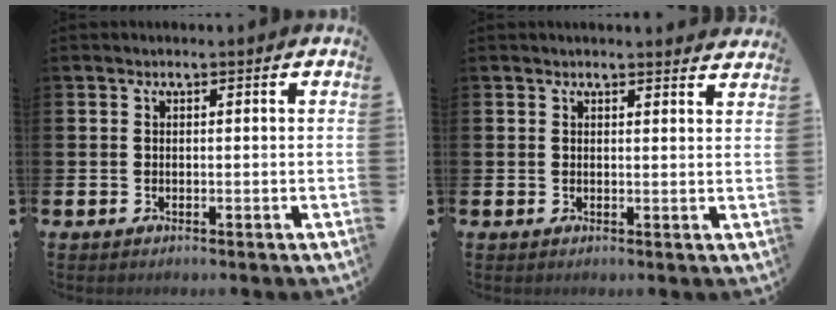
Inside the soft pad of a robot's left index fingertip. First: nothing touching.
{"total": 1.7, "force": [1.7, 0.0, 0.0], "torque": [0.010, -0.012, 0.029]}